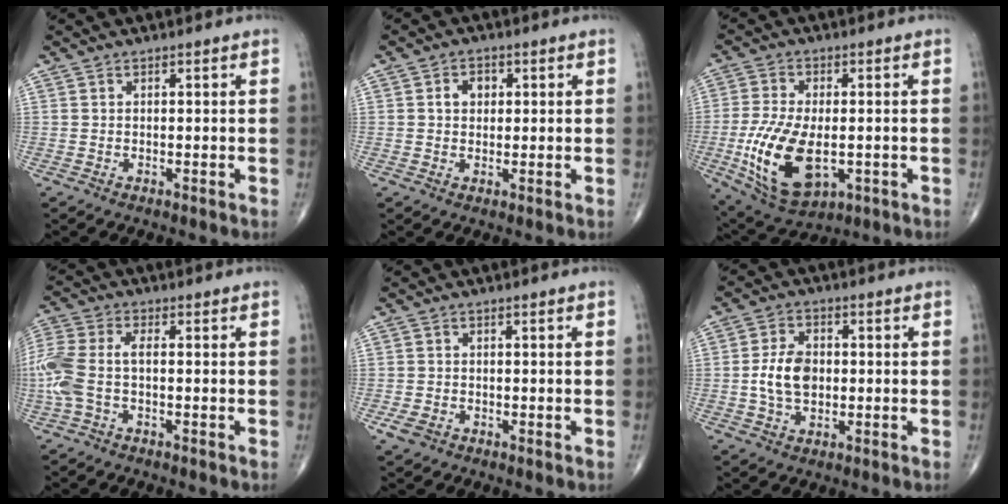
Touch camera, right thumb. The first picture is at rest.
{"total": 3.3, "force": [0.7, 2.6, 1.9], "torque": [-0.018, 0.005, 0.010]}
{"total": 15.6, "force": [-3.2, 8.2, 12.9], "torque": [-0.252, -0.010, -0.042]}
{"total": 10.5, "force": [-1.0, 5.4, 9.0], "torque": [-0.242, 0.024, -0.021]}
{"total": 2.8, "force": [-1.2, 2.0, 1.5], "torque": [-0.029, 0.002, -0.019]}
{"total": 7.7, "force": [-0.3, 5.0, 5.8], "torque": [-0.103, 0.007, -0.008]}